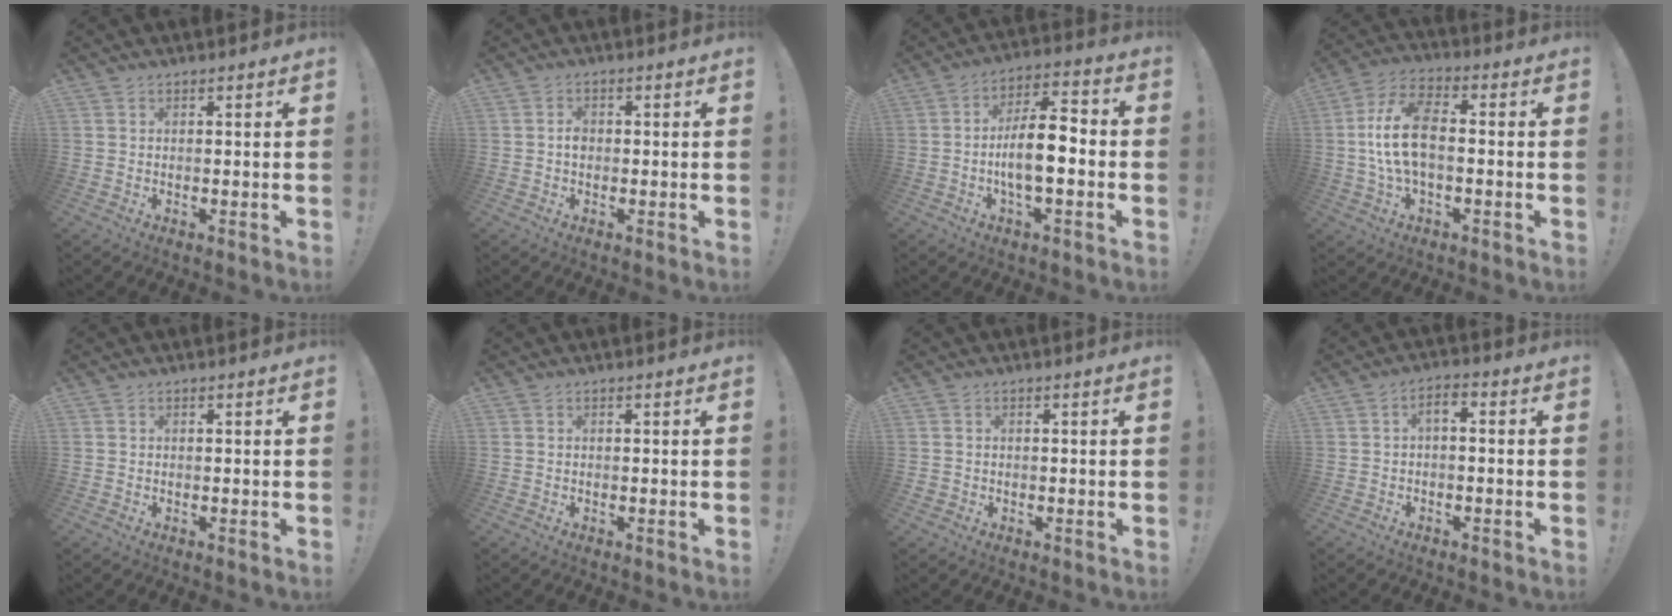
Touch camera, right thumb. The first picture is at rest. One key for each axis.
{"total": 2.1, "fx": -0.5, "fy": 1.5, "fz": 1.4, "tx": -0.023, "ty": 0.006, "tz": -0.010}
{"total": 12.3, "fx": -2.4, "fy": 4.5, "fz": 11.1, "tx": -0.192, "ty": 0.017, "tz": -0.045}
{"total": 13.7, "fx": -0.5, "fy": 6.9, "fz": 11.8, "tx": -0.234, "ty": 0.014, "tz": -0.006}
{"total": 0.0}
{"total": 0.0}
{"total": 0.9, "fx": -0.4, "fy": 0.8, "fz": 0.2, "tx": -0.008, "ty": 0.005, "tz": -0.007}
{"total": 3.2, "fx": -1.2, "fy": 1.3, "fz": 2.7, "tx": -0.061, "ty": 0.004, "tz": -0.022}